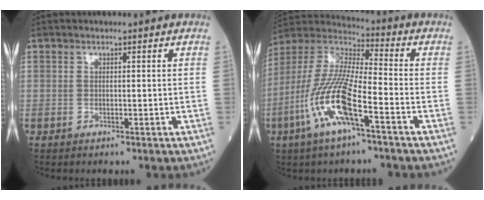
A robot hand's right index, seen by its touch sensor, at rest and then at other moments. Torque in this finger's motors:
{"motor_torque": [1.43, -0.71, 0.92, 0.21]}